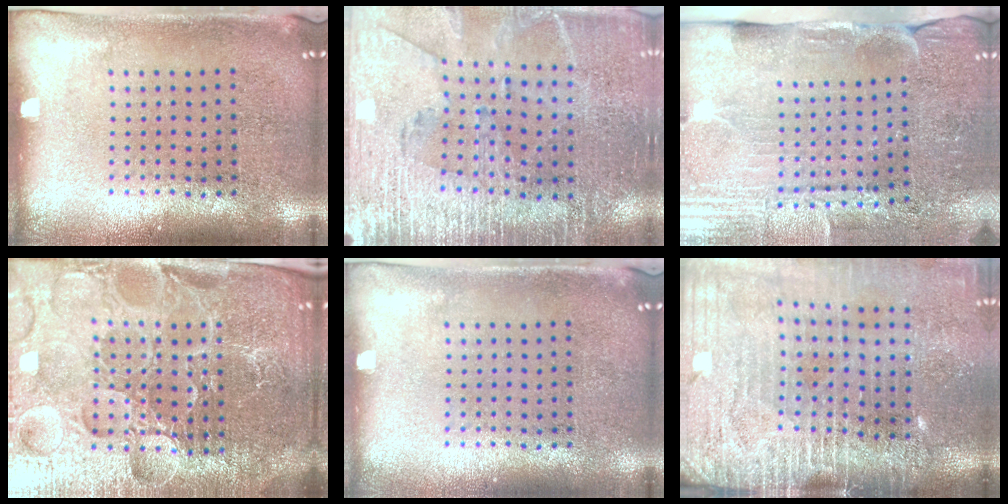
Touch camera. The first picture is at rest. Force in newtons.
{"total": 2.9, "press": 2.8, "slide": 0.8}
{"total": 3.6, "press": 3.5, "slide": 0.7}
{"total": 6.2, "press": 5.6, "slide": 2.8}
{"total": 0.0}
{"total": 4.2, "press": 3.6, "slide": 2.1}